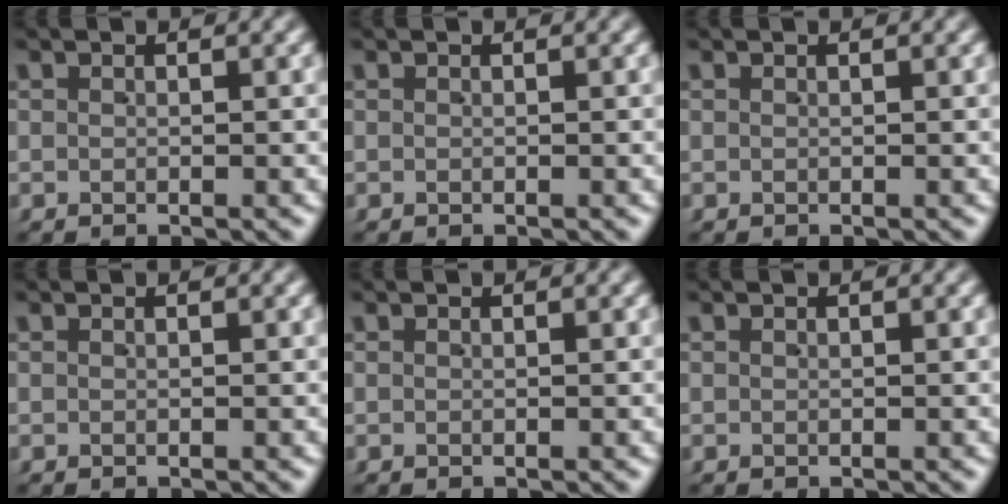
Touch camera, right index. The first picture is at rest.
{"total": 1.6, "force": [0.1, -1.0, -1.3], "torque": [0.022, -0.002, 0.006]}
{"total": 0.0}
{"total": 0.0}
{"total": 1.6, "force": [0.1, -1.0, -1.2], "torque": [0.022, -0.002, 0.007]}
{"total": 0.0}